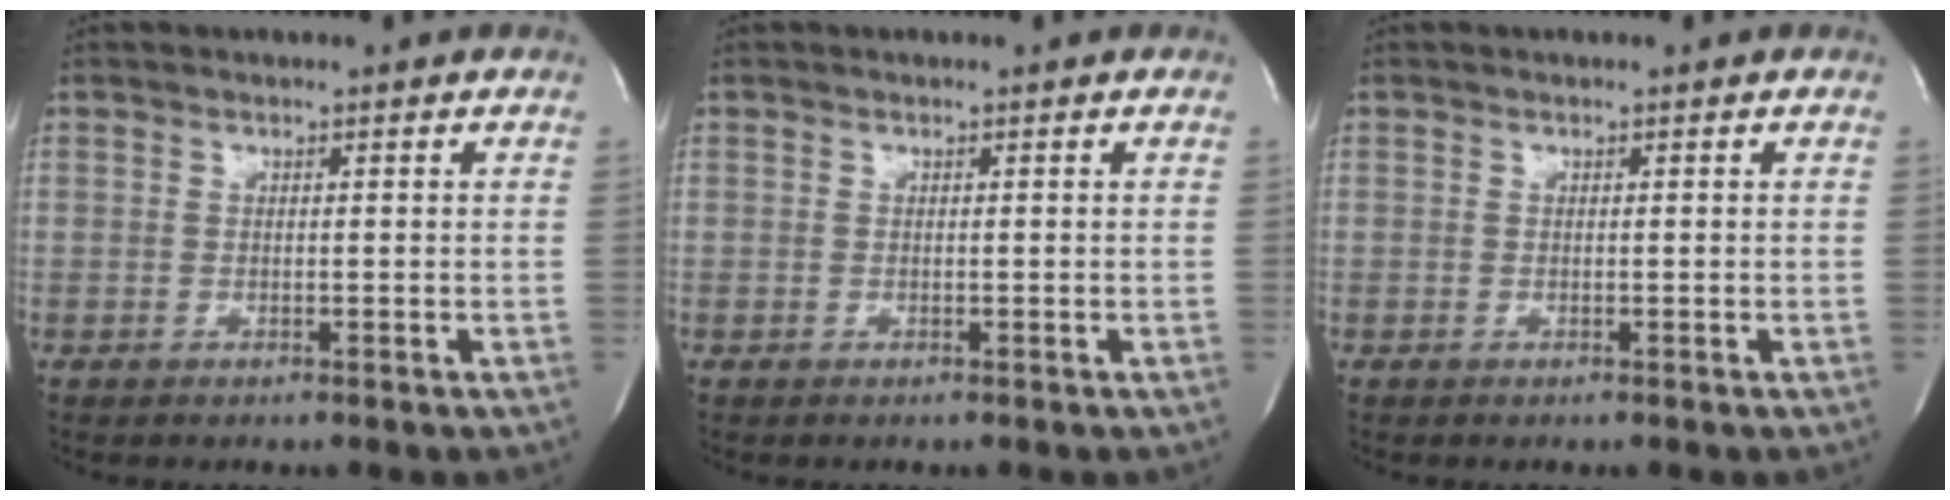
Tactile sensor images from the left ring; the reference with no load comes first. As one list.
[{"total": 0.0}, {"total": 0.0}]